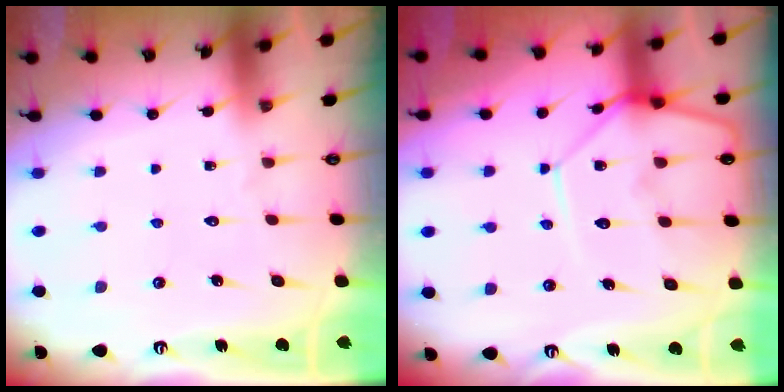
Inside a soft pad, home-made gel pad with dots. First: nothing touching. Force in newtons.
{"total": 11.6, "press": 11.5, "slide": 1.1}